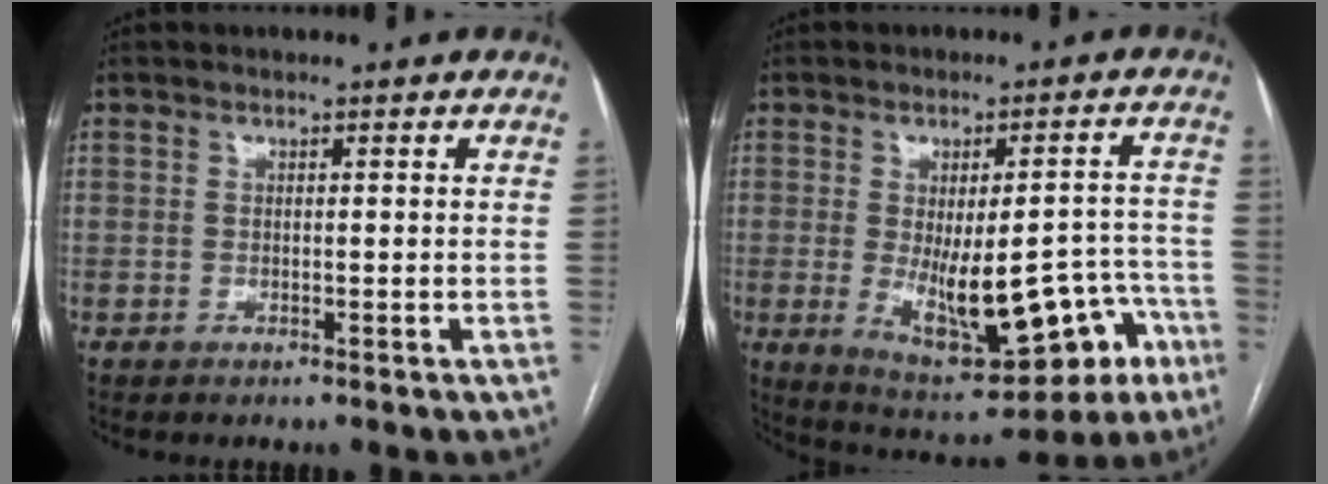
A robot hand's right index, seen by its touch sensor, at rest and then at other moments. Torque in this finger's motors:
{"motor_torque": [1.99, -0.15, 0.40, 0.11]}